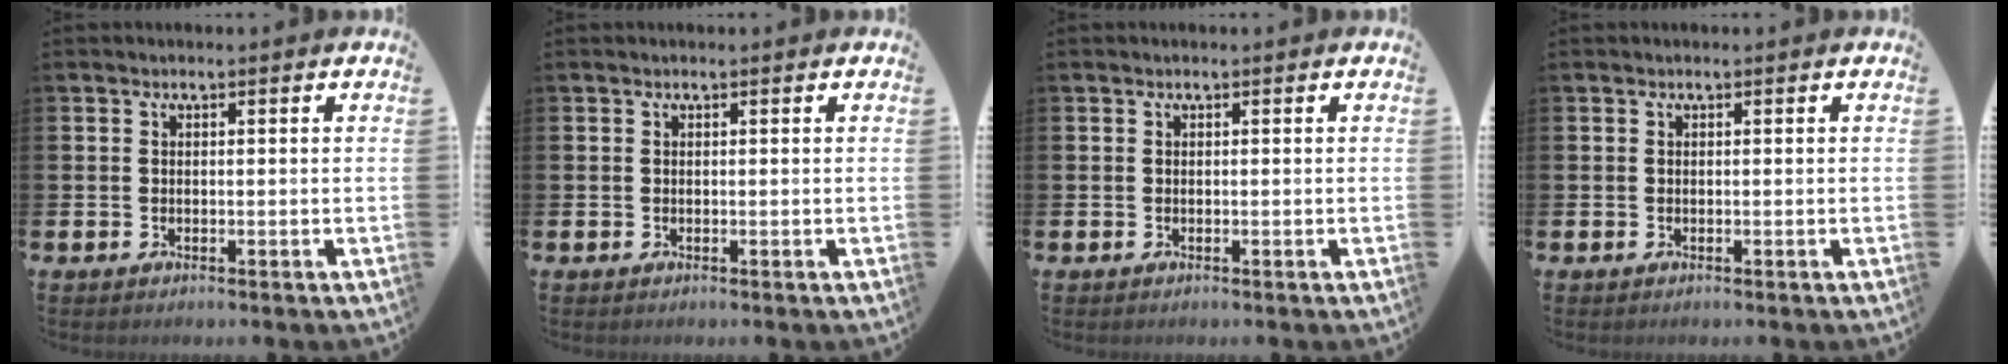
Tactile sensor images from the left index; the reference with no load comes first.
{"total": 0.0}
{"total": 0.0}
{"total": 0.0}